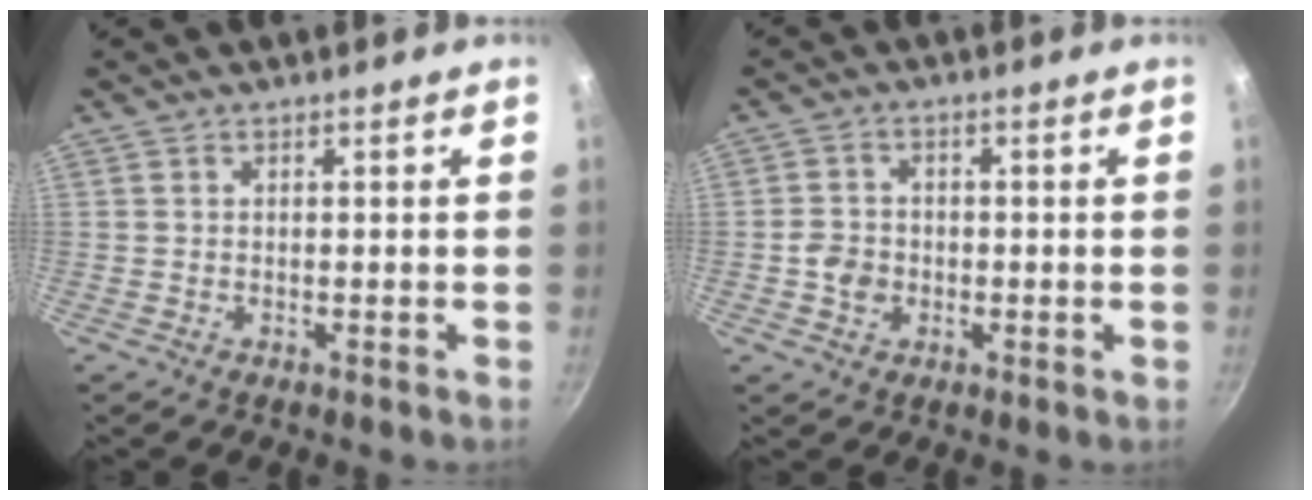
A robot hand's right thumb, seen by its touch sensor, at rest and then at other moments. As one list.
[{"total": 4.4, "force": [-1.0, 3.7, 2.1], "torque": [-0.026, 0.013, -0.023]}]